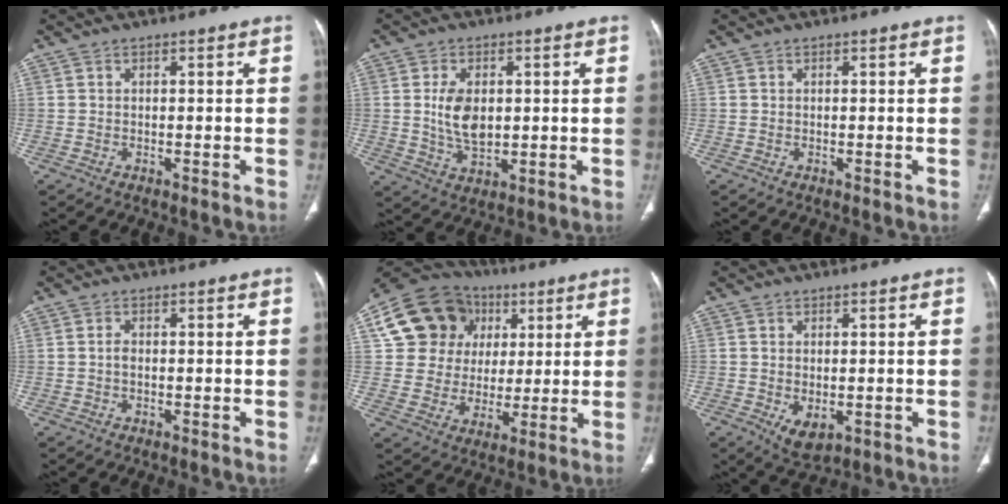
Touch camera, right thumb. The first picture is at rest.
{"total": 7.7, "force": [0.8, 4.7, 6.0], "torque": [-0.101, -0.009, 0.024]}
{"total": 0.0}
{"total": 1.3, "force": [-0.1, 0.8, 1.0], "torque": [-0.020, 0.002, -0.001]}
{"total": 18.1, "force": [5.8, 15.6, 7.1], "torque": [-0.096, 0.025, 0.106]}
{"total": 4.7, "force": [-1.1, 2.8, 3.6], "torque": [-0.053, -0.008, -0.005]}